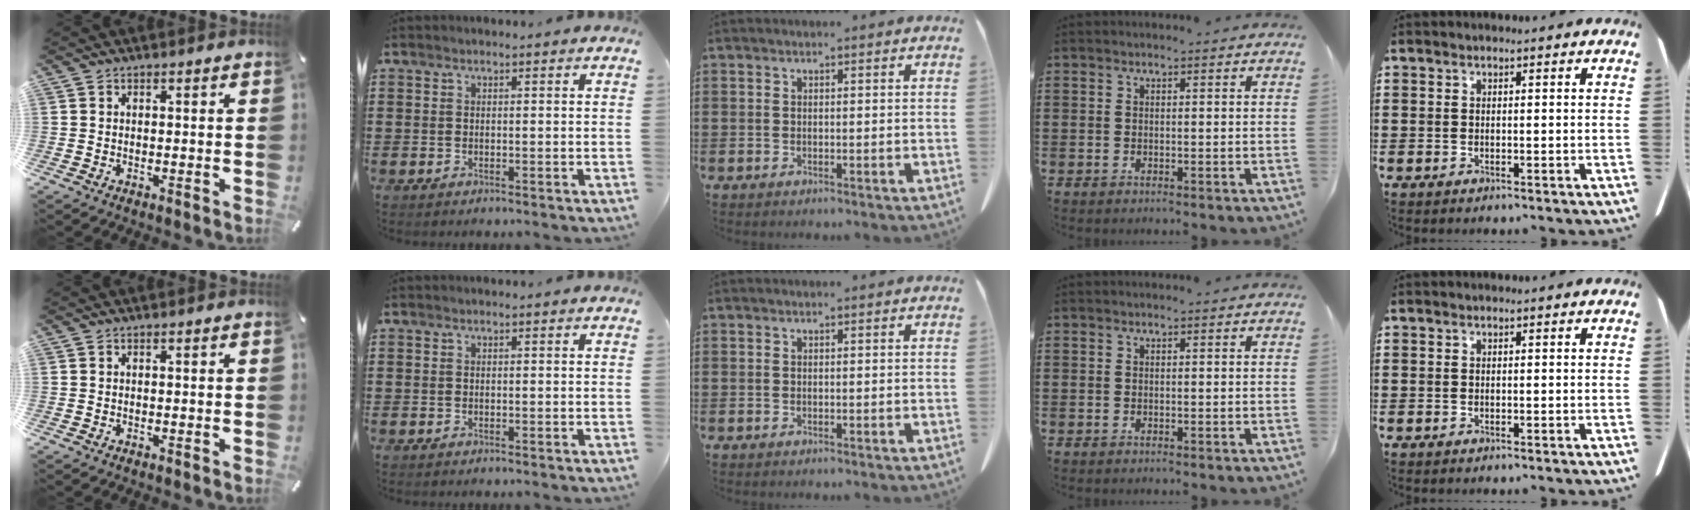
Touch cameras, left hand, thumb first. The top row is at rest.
{}